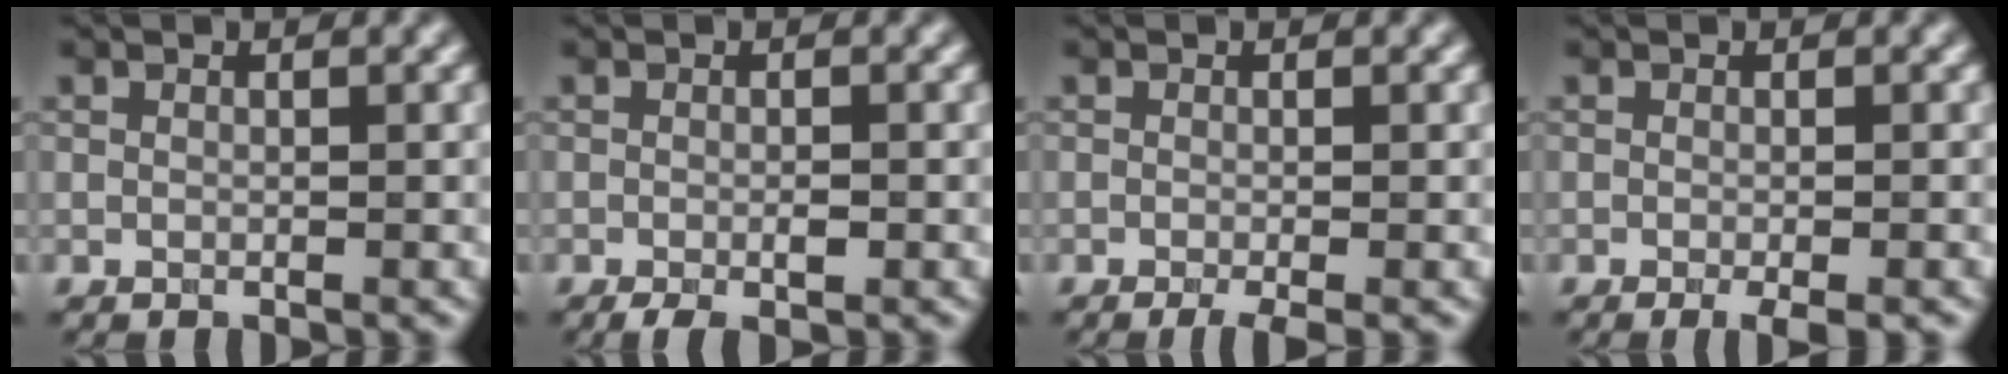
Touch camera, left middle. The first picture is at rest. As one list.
[{"total": 2.0, "force": [-0.9, 0.5, 1.7], "torque": [-0.031, -0.001, -0.016]}, {"total": 1.9, "force": [-1.1, 0.3, 1.5], "torque": [-0.025, -0.007, -0.021]}, {"total": 2.1, "force": [-1.2, 0.3, 1.7], "torque": [-0.025, -0.005, -0.018]}]